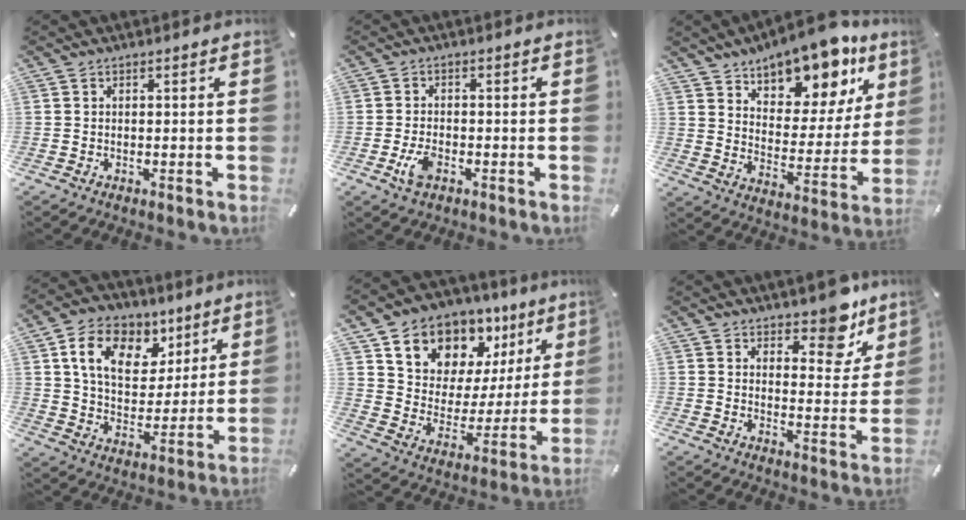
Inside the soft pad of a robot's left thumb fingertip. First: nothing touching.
{"total": 4.5, "force": [-1.8, 2.6, 3.2], "torque": [-0.079, 0.000, -0.037]}
{"total": 15.7, "force": [13.1, 6.9, 5.0], "torque": [-0.071, -0.111, 0.229]}
{"total": 13.8, "force": [7.4, 9.7, 6.4], "torque": [-0.119, -0.026, 0.138]}
{"total": 10.9, "force": [8.4, 6.9, -0.1], "torque": [-0.008, -0.099, 0.151]}
{"total": 10.0, "force": [7.8, 4.8, 4.1], "torque": [-0.031, -0.065, 0.131]}